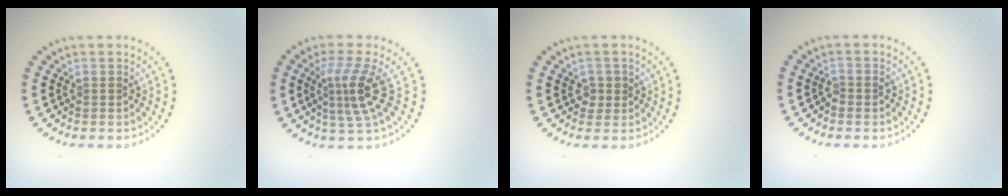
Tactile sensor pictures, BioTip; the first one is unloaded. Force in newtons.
{"total": 3.6, "press": 2.6, "slide": 2.5}
{"total": 1.3, "press": 1.2, "slide": 0.4}
{"total": 0.9, "press": 0.8, "slide": 0.2}